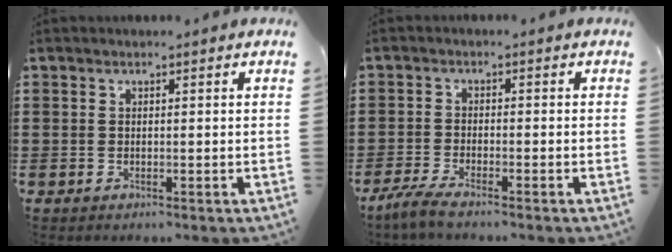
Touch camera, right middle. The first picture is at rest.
{"total": 3.0, "force": [-2.6, -0.1, 1.5], "torque": [-0.041, -0.009, -0.052]}